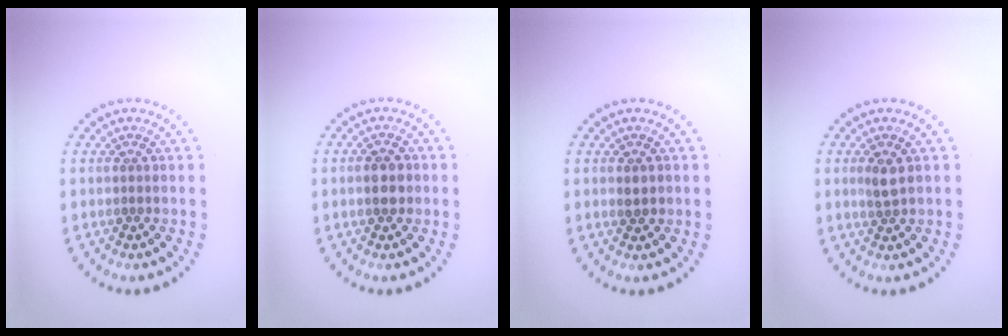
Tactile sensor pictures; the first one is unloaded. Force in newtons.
{"total": 2.1, "press": 2.1, "slide": 0.3}
{"total": 1.4, "press": 1.4, "slide": 0.1}
{"total": 1.5, "press": 1.4, "slide": 0.5}